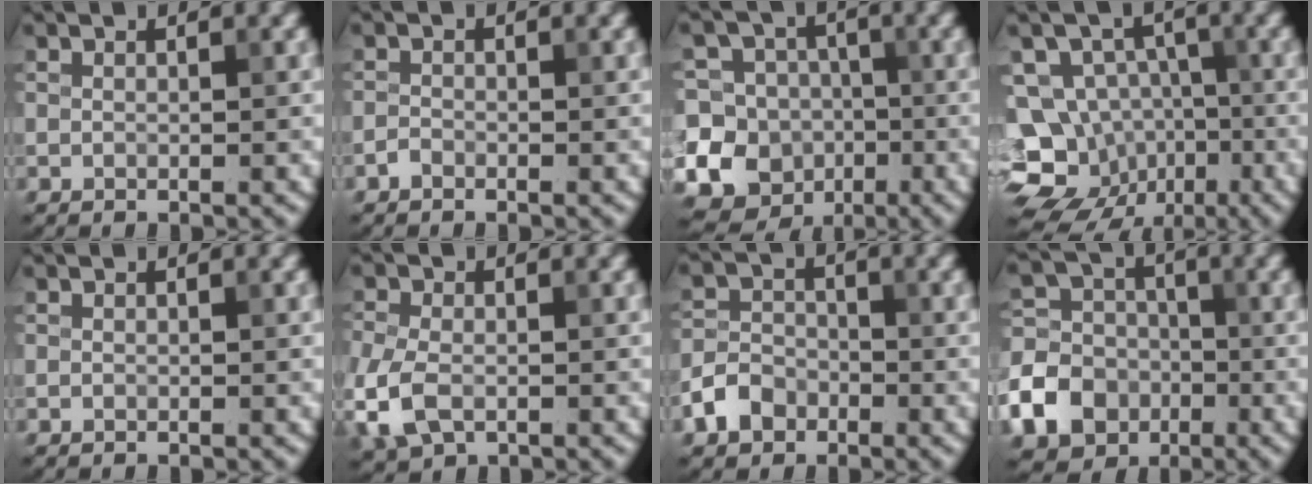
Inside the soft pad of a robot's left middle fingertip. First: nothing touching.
{"total": 0.8, "force": [-0.6, 0.4, 0.2], "torque": [-0.002, 0.000, -0.015]}
{"total": 18.6, "force": [-5.3, 17.4, 3.9], "torque": [-0.115, -0.010, -0.112]}
{"total": 13.6, "force": [-5.5, 11.5, 4.7], "torque": [-0.095, -0.004, -0.094]}
{"total": 0.0}
{"total": 4.9, "force": [-1.9, 3.2, 3.2], "torque": [-0.086, -0.008, -0.044]}
{"total": 3.5, "force": [-2.0, 2.5, 1.3], "torque": [-0.027, 0.004, -0.043]}
{"total": 8.7, "force": [-3.7, 7.2, 3.3], "torque": [-0.066, -0.014, -0.089]}